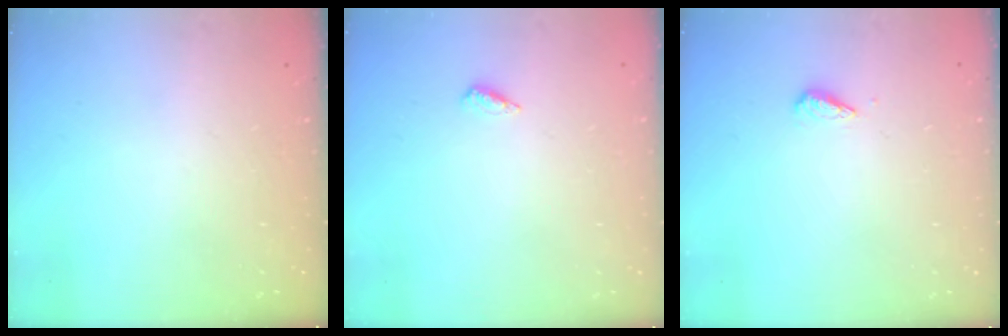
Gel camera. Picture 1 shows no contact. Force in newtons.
{"total": 2.6, "press": 2.2, "slide": 1.3}
{"total": 2.7, "press": 2.7, "slide": 0.6}